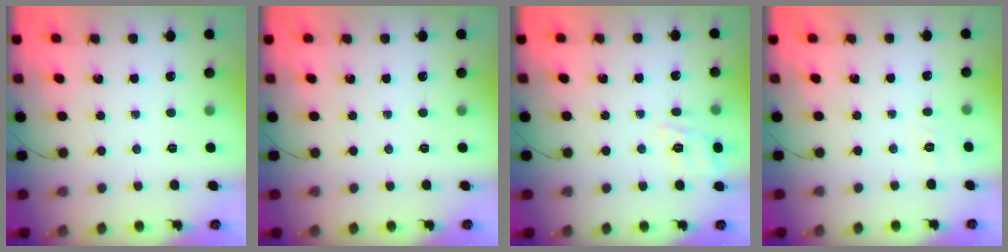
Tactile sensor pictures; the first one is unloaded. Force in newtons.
{"total": 0.0}
{"total": 3.4, "press": 3.1, "slide": 1.4}
{"total": 6.7, "press": 6.5, "slide": 1.8}